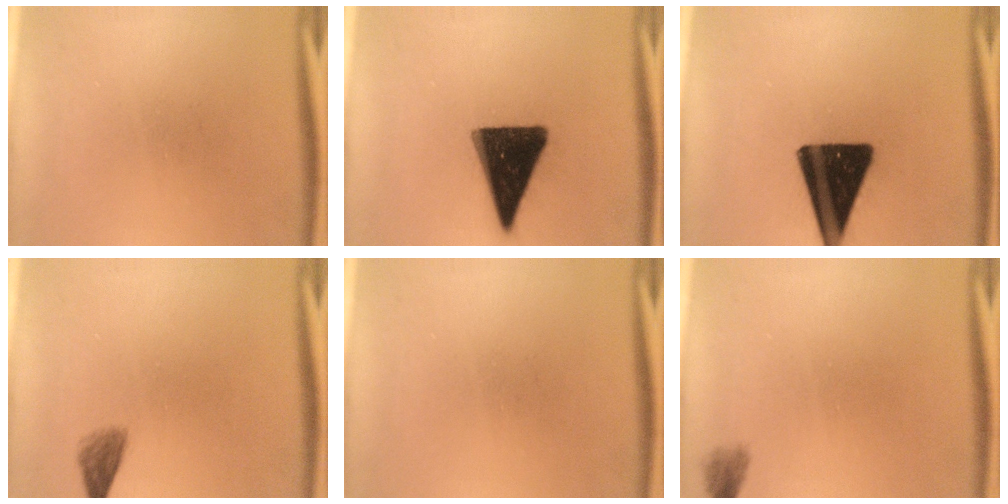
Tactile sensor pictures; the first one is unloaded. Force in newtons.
{"total": 16.1}
{"total": 18.6}
{"total": 2.0}
{"total": 0.0}
{"total": 1.3}